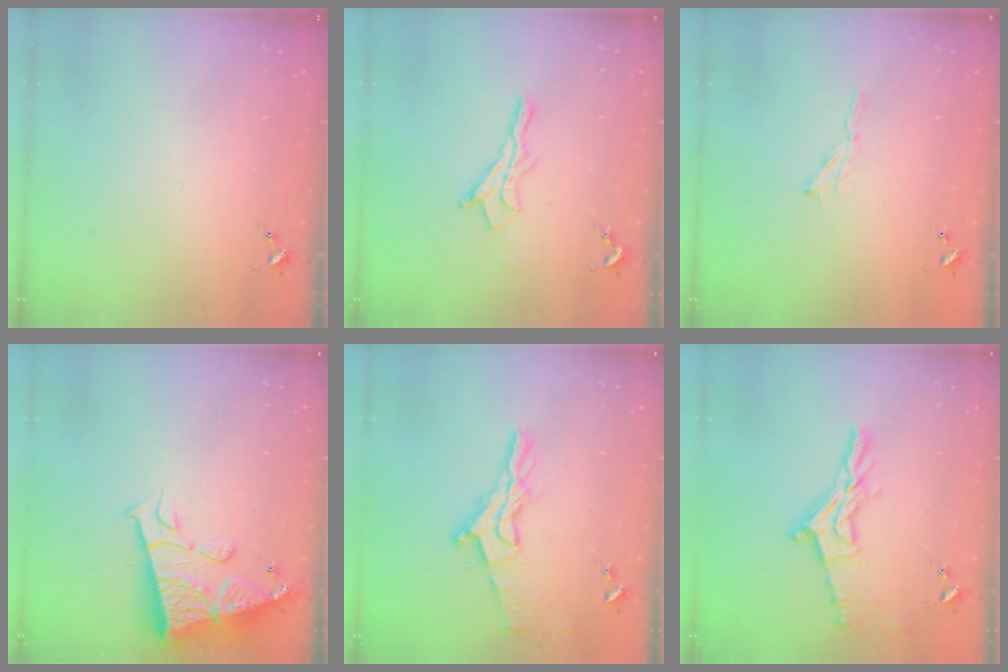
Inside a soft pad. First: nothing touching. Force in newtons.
{"total": 10.5, "press": 10.5, "slide": 0.9}
{"total": 3.6, "press": 3.6, "slide": 0.5}
{"total": 13.2, "press": 13.1, "slide": 1.2}
{"total": 12.8, "press": 12.7, "slide": 0.8}
{"total": 12.6, "press": 12.5, "slide": 1.1}